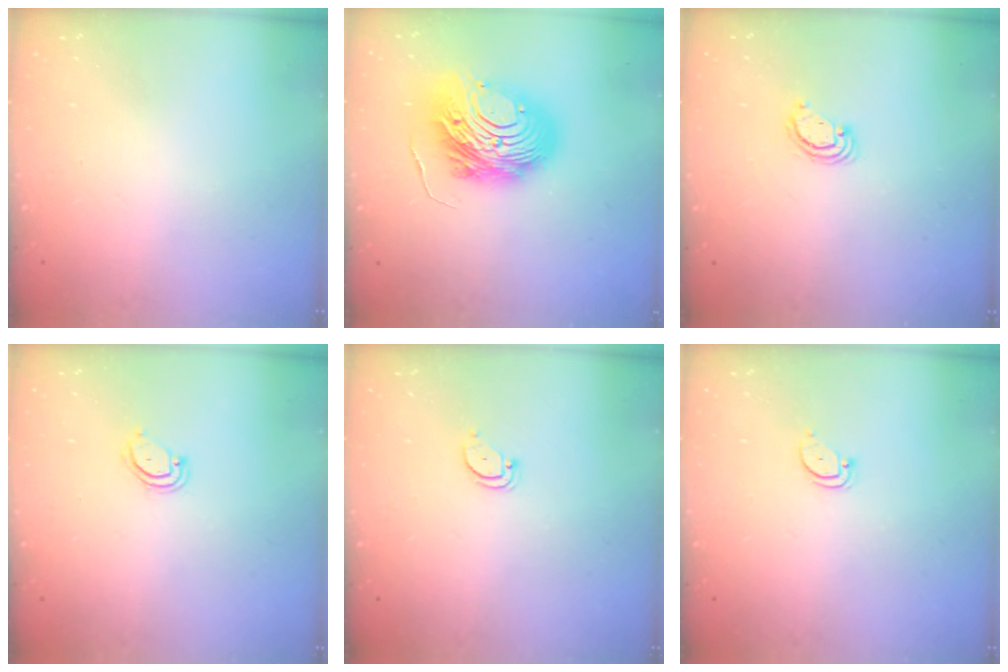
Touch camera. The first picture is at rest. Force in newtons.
{"total": 14.9, "press": 14.8, "slide": 1.4}
{"total": 2.6, "press": 2.6, "slide": 0.3}
{"total": 3.6, "press": 3.6, "slide": 0.3}
{"total": 2.6, "press": 2.6, "slide": 0.1}
{"total": 2.3, "press": 2.3, "slide": 0.2}